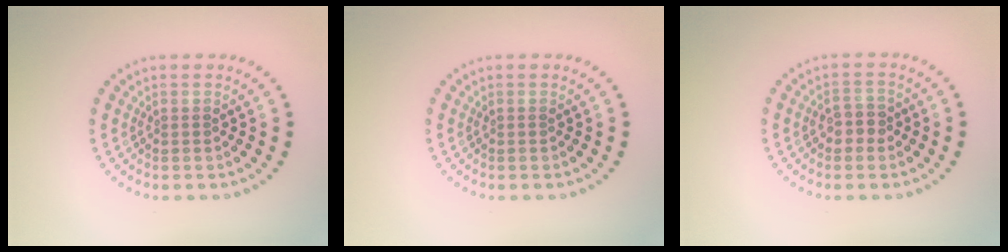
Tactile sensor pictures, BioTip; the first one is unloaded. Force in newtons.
{"total": 0.0}
{"total": 1.9, "press": 1.9, "slide": 0.6}